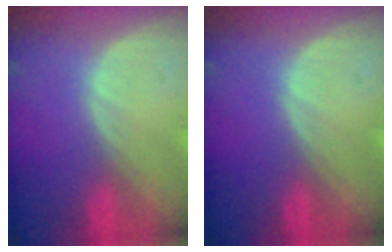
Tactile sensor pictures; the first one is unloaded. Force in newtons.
{"total": 0.0}